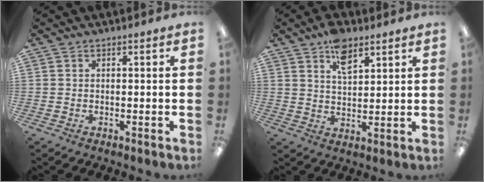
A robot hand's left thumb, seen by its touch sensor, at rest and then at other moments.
{"total": 7.5, "force": [4.9, 3.7, 4.4], "torque": [-0.066, -0.020, 0.083]}